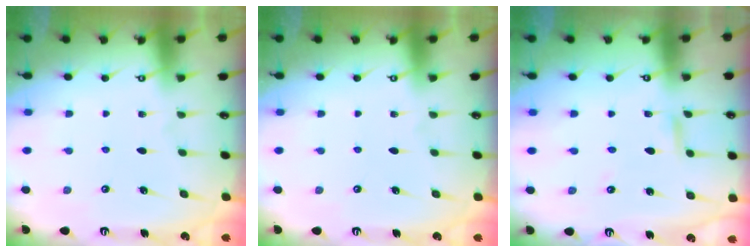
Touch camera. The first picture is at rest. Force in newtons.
{"total": 0.0}
{"total": 2.4, "press": 2.4, "slide": 0.1}